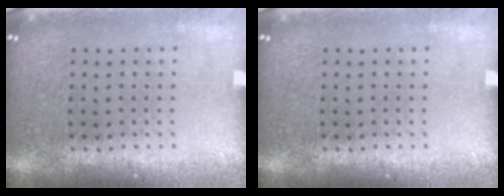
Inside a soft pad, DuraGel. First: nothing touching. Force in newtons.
{"total": 0.0}